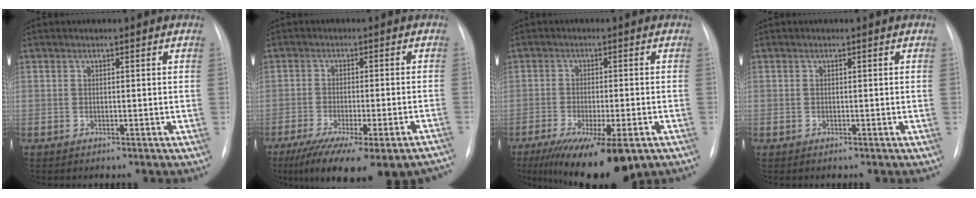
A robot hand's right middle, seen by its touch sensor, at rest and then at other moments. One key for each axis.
{"total": 19.9, "fx": -15.8, "fy": 3.6, "fz": 11.6, "tx": -0.137, "ty": -0.019, "tz": -0.211}
{"total": 14.1, "fx": -9.0, "fy": 3.4, "fz": 10.3, "tx": -0.146, "ty": -0.028, "tz": -0.136}
{"total": 0.0}